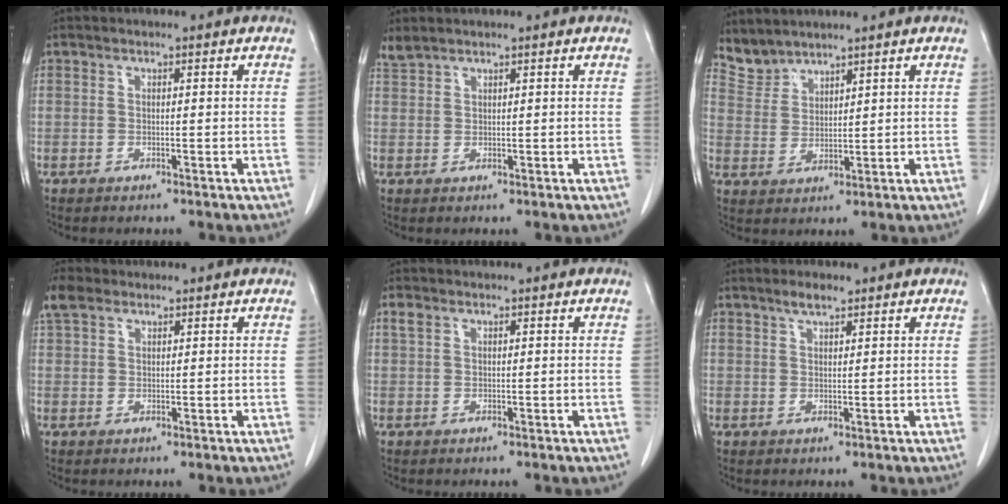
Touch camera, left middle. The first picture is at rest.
{"total": 1.5, "force": [1.5, 0.1, 0.2], "torque": [-0.010, 0.011, 0.038]}
{"total": 3.8, "force": [3.7, 0.9, -0.4], "torque": [0.003, 0.006, 0.086]}
{"total": 3.4, "force": [2.3, 2.1, 1.6], "torque": [-0.040, 0.018, 0.048]}
{"total": 1.1, "force": [0.6, 0.7, 0.6], "torque": [-0.018, 0.013, 0.014]}
{"total": 2.1, "force": [1.7, 0.6, 1.2], "torque": [-0.025, 0.002, 0.030]}